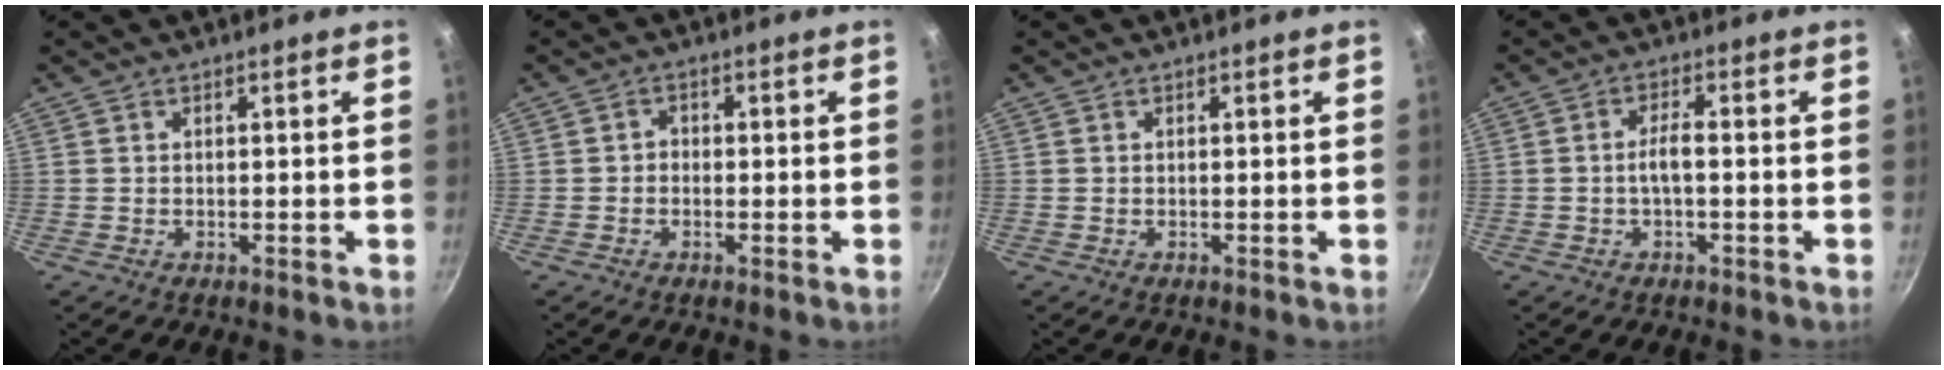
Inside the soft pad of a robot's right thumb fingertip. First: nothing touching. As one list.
[{"total": 1.5, "force": [-0.5, 1.3, 0.7], "torque": [-0.006, 0.009, -0.012]}, {"total": 0.0}, {"total": 3.2, "force": [-0.8, 0.9, 3.0], "torque": [-0.064, 0.017, -0.017]}]